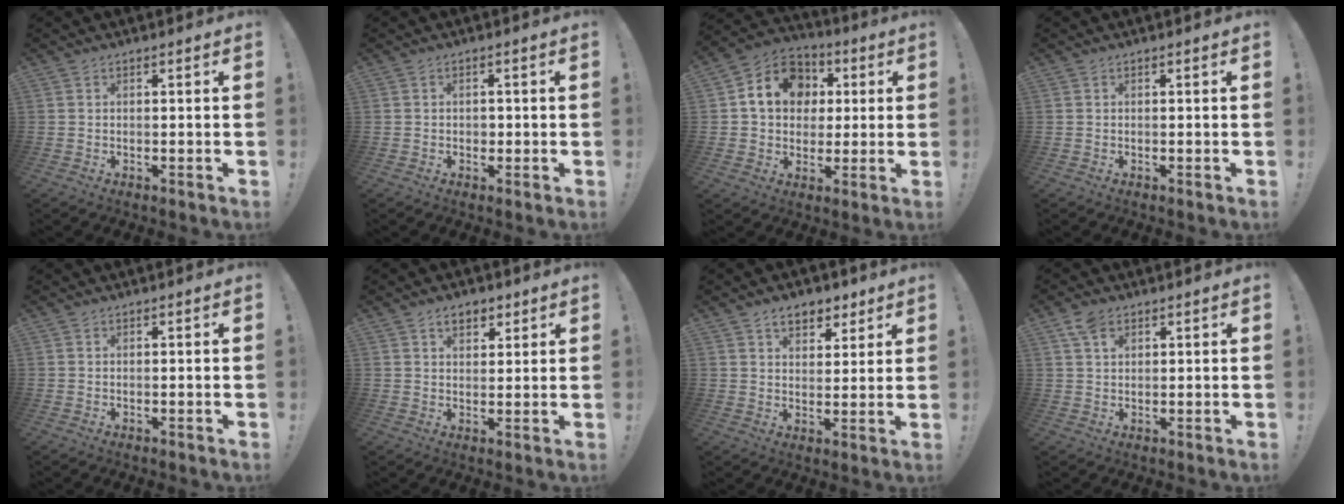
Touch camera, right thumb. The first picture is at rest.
{"total": 1.2, "force": [-0.2, 1.1, 0.4], "torque": [0.001, 0.000, -0.006]}
{"total": 14.7, "force": [3.7, 12.3, 7.2], "torque": [-0.104, -0.001, 0.078]}
{"total": 0.0}
{"total": 0.0}
{"total": 5.4, "force": [3.0, 3.6, 2.7], "torque": [-0.041, -0.003, 0.054]}
{"total": 7.7, "force": [4.9, 4.9, 3.5], "torque": [-0.046, -0.020, 0.090]}
{"total": 4.5, "force": [2.6, 2.4, 2.7], "torque": [-0.044, -0.007, 0.048]}